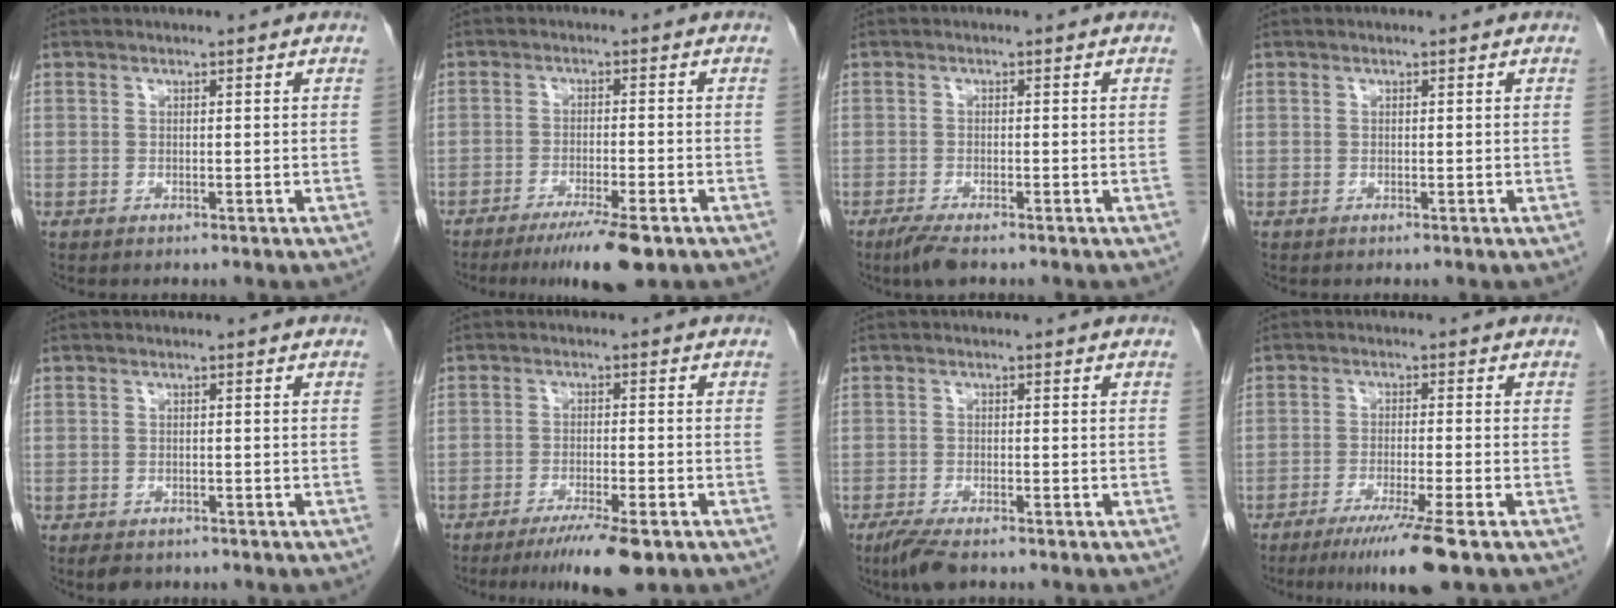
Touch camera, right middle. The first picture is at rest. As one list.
[{"total": 8.0, "force": [-5.5, 0.4, 5.8], "torque": [-0.086, -0.017, -0.085]}, {"total": 3.1, "force": [-2.3, 0.5, 2.0], "torque": [-0.045, -0.009, -0.043]}, {"total": 0.0}, {"total": 2.8, "force": [-2.2, 1.3, 1.2], "torque": [-0.020, -0.004, -0.028]}, {"total": 7.9, "force": [-5.4, 0.6, 5.7], "torque": [-0.086, -0.017, -0.084]}, {"total": 4.1, "force": [-3.0, 0.7, 2.6], "torque": [-0.053, -0.010, -0.054]}, {"total": 8.1, "force": [-5.5, -1.1, 5.9], "torque": [-0.095, -0.025, -0.094]}]